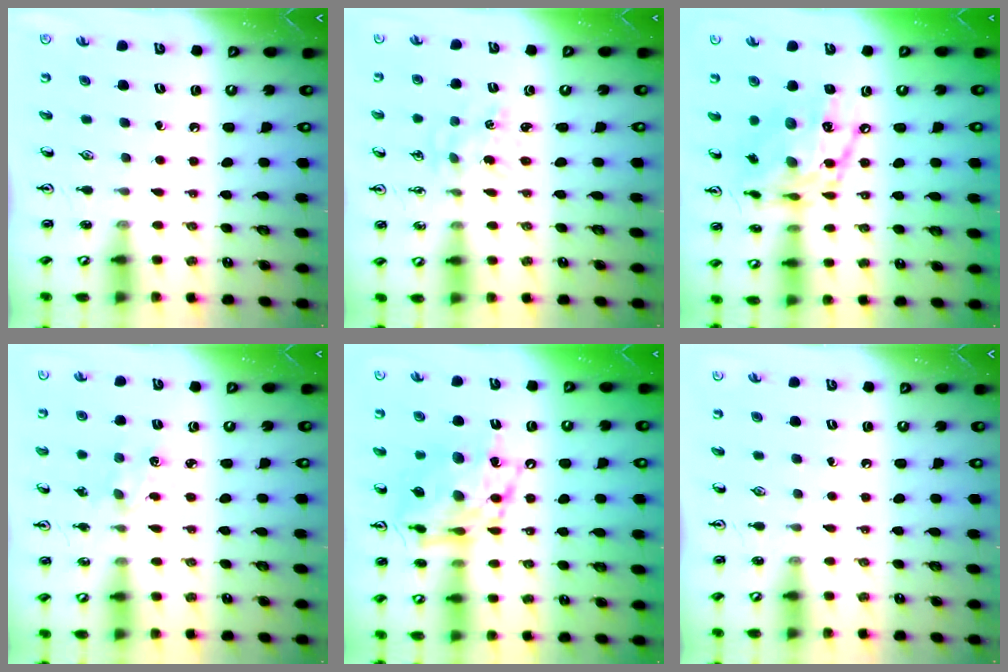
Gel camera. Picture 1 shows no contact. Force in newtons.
{"total": 0.5, "press": 0.5, "slide": 0.1}
{"total": 15.1, "press": 15.1, "slide": 1.1}
{"total": 2.9, "press": 2.9, "slide": 0.4}
{"total": 14.0, "press": 14.0, "slide": 1.1}
{"total": 0.0}